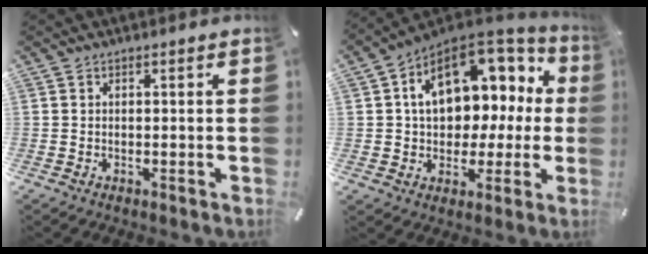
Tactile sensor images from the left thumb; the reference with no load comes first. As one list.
[{"total": 15.2, "force": [4.5, 10.7, 9.8], "torque": [-0.150, -0.023, 0.084]}]